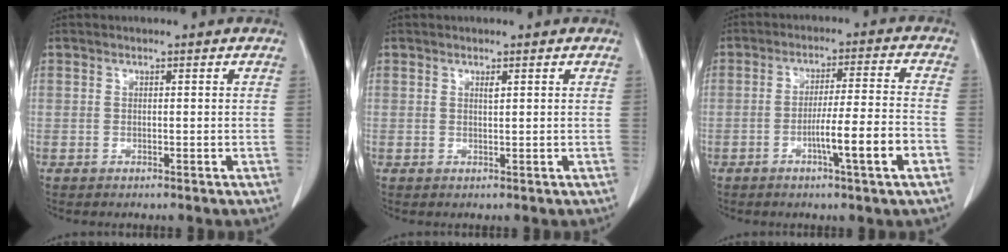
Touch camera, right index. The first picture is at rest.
{"total": 0.6, "force": [0.4, 0.0, 0.5], "torque": [-0.011, -0.002, 0.007]}
{"total": 9.1, "force": [-3.7, -0.5, 8.3], "torque": [-0.135, 0.000, -0.057]}